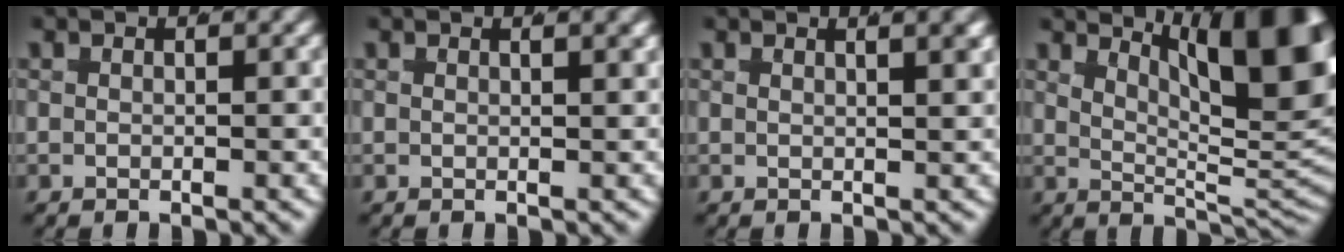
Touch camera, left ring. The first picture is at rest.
{"total": 1.2, "force": [0.8, 0.3, 0.8], "torque": [-0.007, 0.003, 0.010]}
{"total": 2.5, "force": [1.6, 0.8, 1.7], "torque": [-0.015, 0.008, 0.020]}
{"total": 15.4, "force": [4.3, 7.5, 12.7], "torque": [-0.130, 0.012, 0.044]}